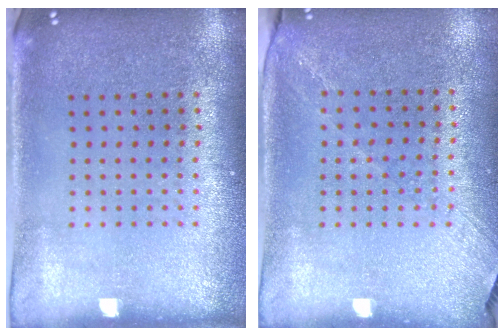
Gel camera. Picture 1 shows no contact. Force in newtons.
{"total": 1.3, "press": 1.0, "slide": 0.8}